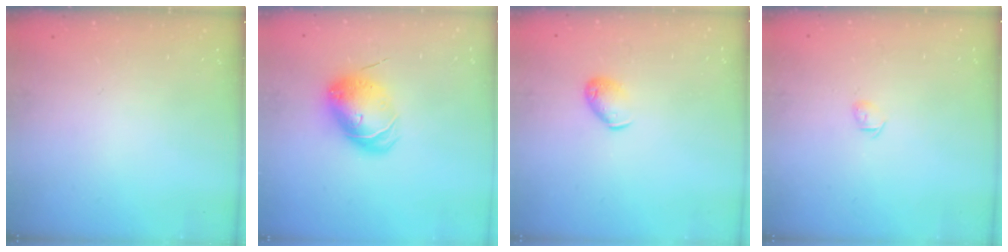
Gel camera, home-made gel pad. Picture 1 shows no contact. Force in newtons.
{"total": 10.4, "press": 10.3, "slide": 0.8}
{"total": 6.2, "press": 6.2, "slide": 0.9}
{"total": 3.1, "press": 3.0, "slide": 0.8}